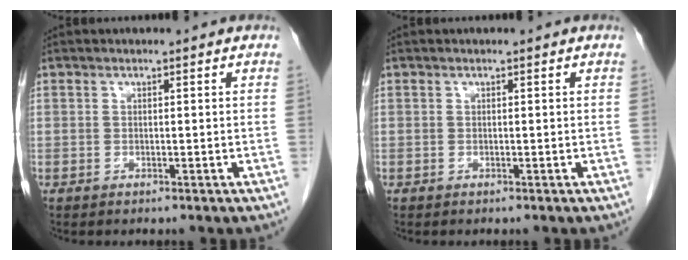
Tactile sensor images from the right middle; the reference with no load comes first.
{"total": 0.0}